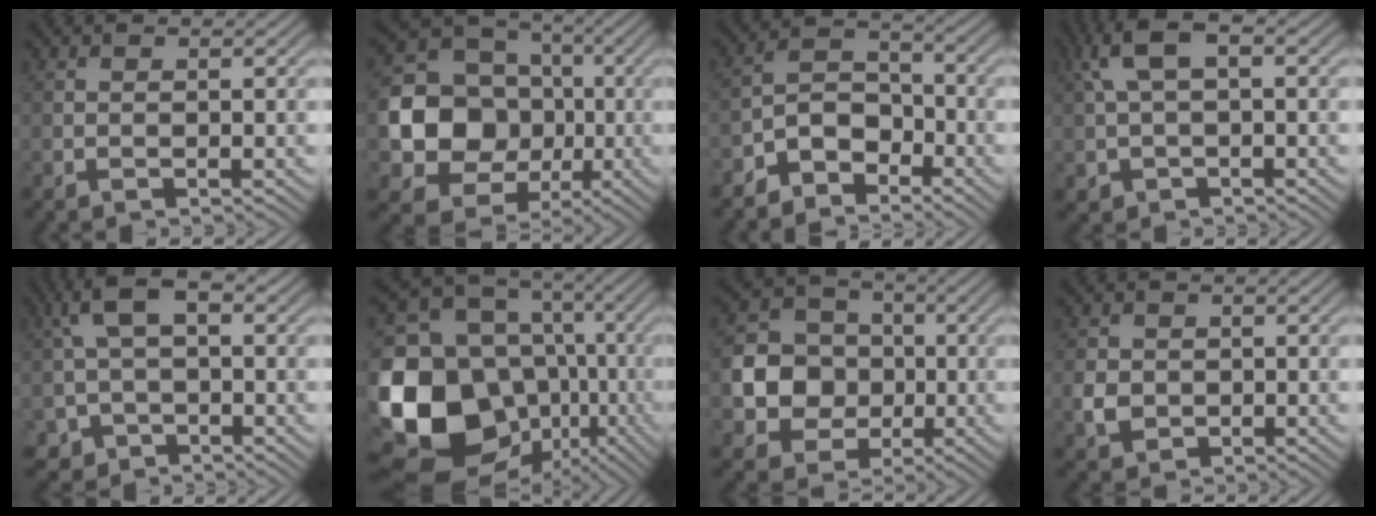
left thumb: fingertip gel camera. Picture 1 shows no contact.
{"total": 14.1, "force": [-1.1, 12.4, 6.6], "torque": [-0.169, -0.019, -0.038]}
{"total": 6.0, "force": [-4.5, 3.4, 2.3], "torque": [-0.041, 0.006, -0.099]}
{"total": 6.9, "force": [1.0, 4.1, 5.4], "torque": [-0.134, 0.008, 0.017]}
{"total": 6.3, "force": [-0.4, 4.5, 4.4], "torque": [-0.095, 0.004, -0.012]}
{"total": 22.4, "force": [-5.3, 18.6, 11.3], "torque": [-0.288, -0.022, -0.097]}
{"total": 8.8, "force": [-1.0, 7.8, 4.0], "torque": [-0.093, -0.003, -0.037]}
{"total": 3.0, "force": [-0.4, 2.7, 1.3], "torque": [-0.030, -0.003, -0.011]}